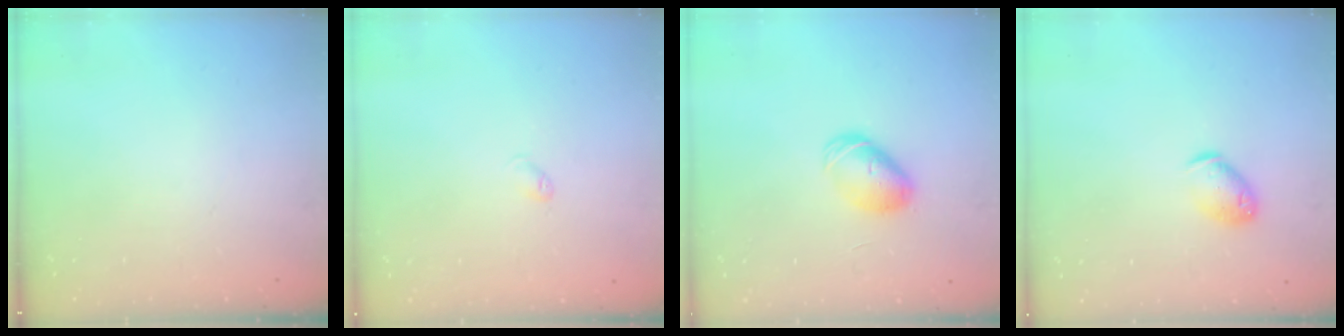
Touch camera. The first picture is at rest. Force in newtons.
{"total": 2.6, "press": 2.6, "slide": 0.4}
{"total": 8.2, "press": 8.1, "slide": 0.9}
{"total": 8.4, "press": 8.3, "slide": 1.3}